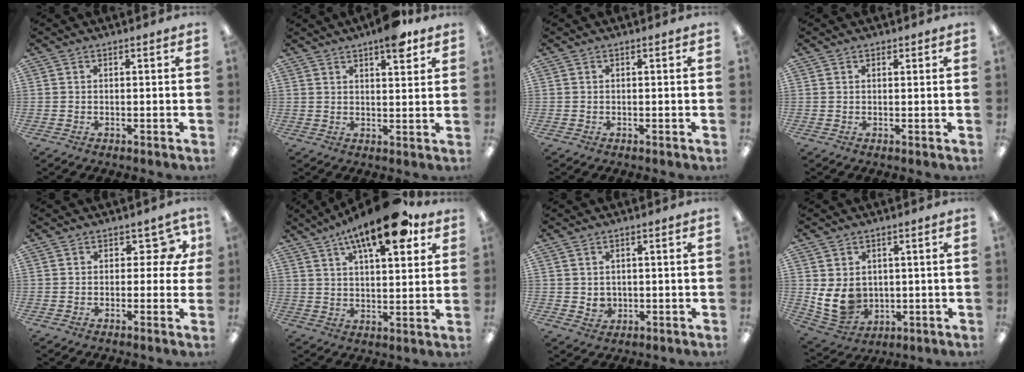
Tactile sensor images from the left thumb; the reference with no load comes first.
{"total": 6.8, "force": [4.9, 2.0, 4.2], "torque": [-0.054, -0.026, 0.079]}
{"total": 0.0}
{"total": 0.8, "force": [0.7, 0.5, 0.2], "torque": [0.005, -0.002, 0.011]}
{"total": 5.3, "force": [2.2, 3.3, 3.6], "torque": [-0.042, -0.006, 0.033]}
{"total": 16.9, "force": [10.5, 5.8, 11.9], "torque": [-0.184, -0.043, 0.168]}
{"total": 2.8, "force": [1.2, 2.4, 0.6], "torque": [-0.001, -0.006, 0.019]}
{"total": 9.4, "force": [1.0, 7.8, 5.1], "torque": [-0.109, -0.007, 0.024]}